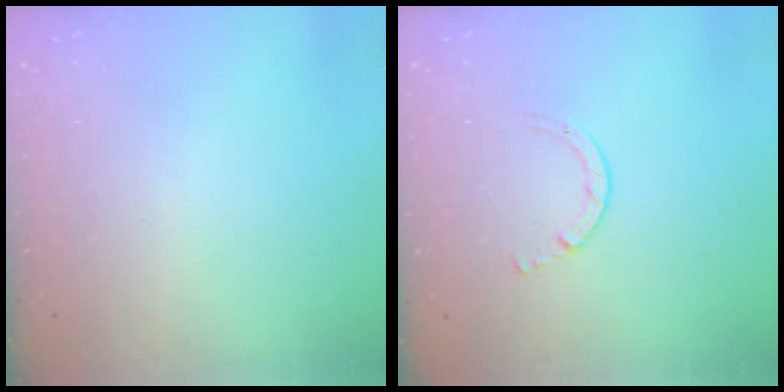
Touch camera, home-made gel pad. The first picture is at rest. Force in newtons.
{"total": 2.7, "press": 2.7, "slide": 0.3}